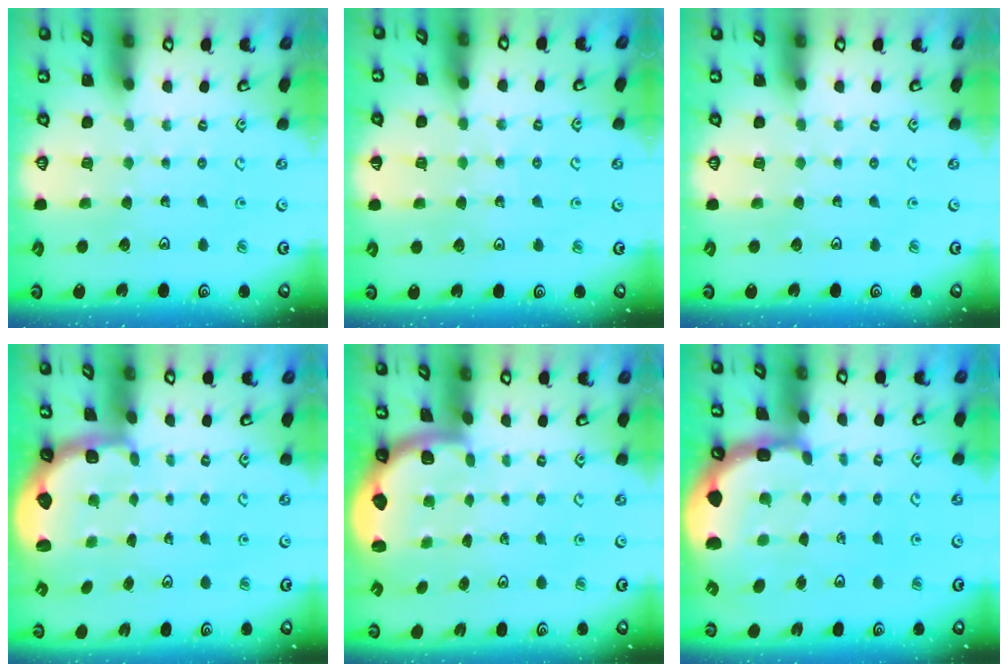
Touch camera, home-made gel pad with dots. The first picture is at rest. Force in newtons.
{"total": 5.5, "press": 5.4, "slide": 0.7}
{"total": 0.0}
{"total": 2.6, "press": 2.0, "slide": 1.7}
{"total": 2.0, "press": 1.9, "slide": 0.5}
{"total": 4.6, "press": 4.5, "slide": 1.1}